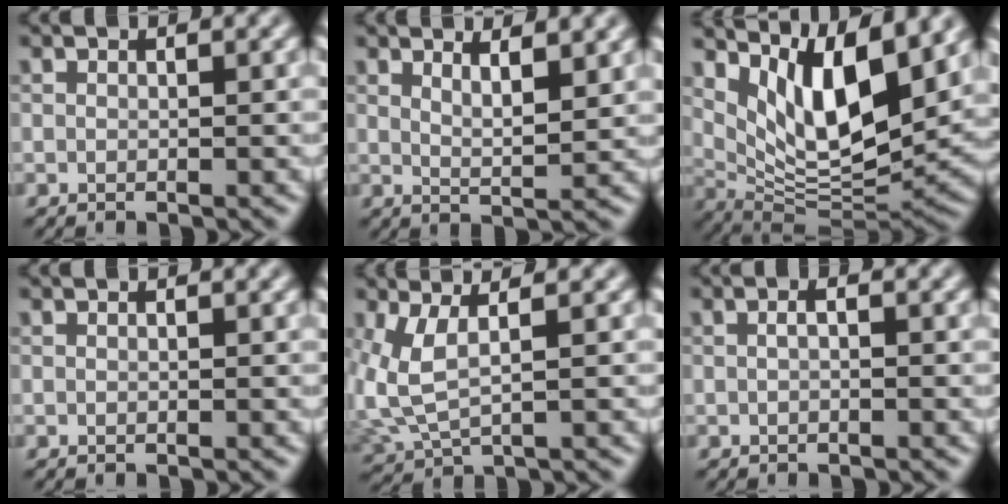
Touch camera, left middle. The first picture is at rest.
{"total": 2.9, "force": [1.9, 0.7, 2.0], "torque": [-0.026, -0.005, 0.029]}
{"total": 9.7, "force": [5.0, 3.2, 7.8], "torque": [-0.138, -0.021, 0.101]}
{"total": 0.0}
{"total": 3.5, "force": [0.7, 1.4, 3.2], "torque": [-0.104, -0.013, 0.023]}
{"total": 0.5, "force": [-0.2, -0.1, 0.5], "torque": [-0.016, -0.008, -0.004]}